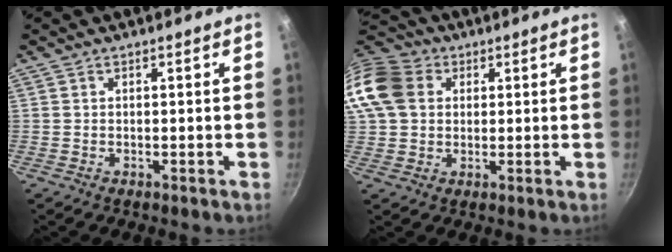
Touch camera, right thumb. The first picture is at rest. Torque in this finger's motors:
{"motor_torque": [1.58, 3.26, 1.06, -0.23, 0.27]}